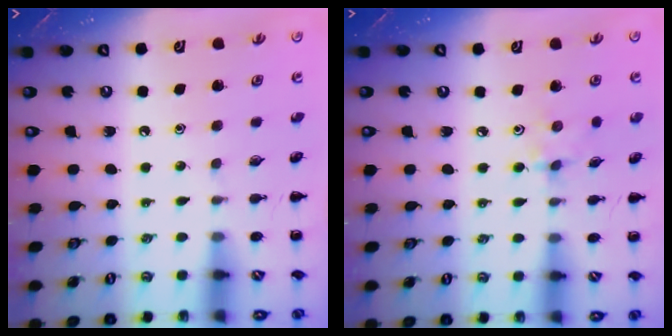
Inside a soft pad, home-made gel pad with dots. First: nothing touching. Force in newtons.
{"total": 2.9, "press": 2.7, "slide": 0.9}